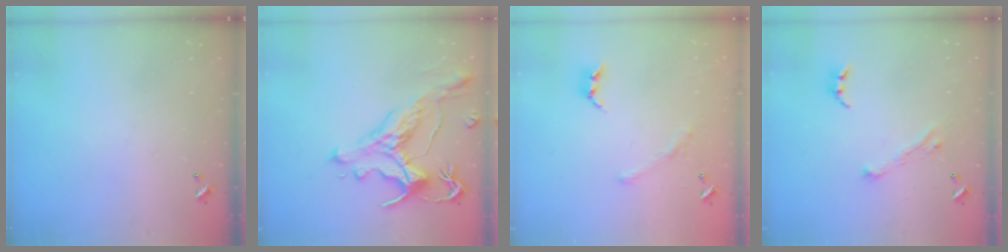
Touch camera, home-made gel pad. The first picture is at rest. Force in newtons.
{"total": 1.7, "press": 1.2, "slide": 1.1}
{"total": 1.6, "press": 1.1, "slide": 1.1}
{"total": 4.1, "press": 4.0, "slide": 1.1}